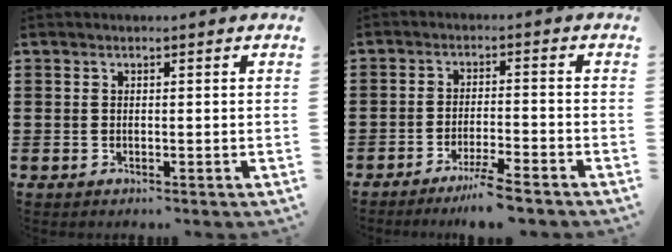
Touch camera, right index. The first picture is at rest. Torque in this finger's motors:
{"motor_torque": [0.41, -0.41, 0.42, 0.03]}